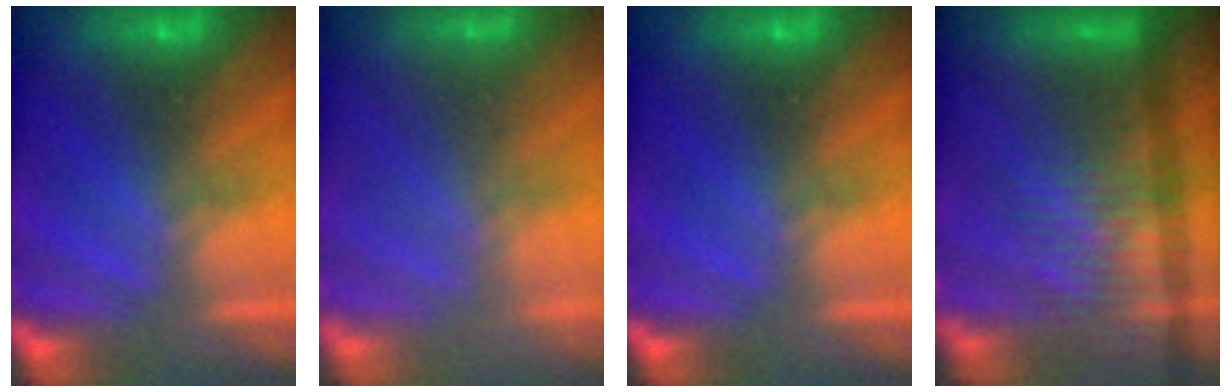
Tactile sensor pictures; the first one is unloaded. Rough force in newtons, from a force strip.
{"total": 1.7}
{"total": 0.0}
{"total": 3.4}